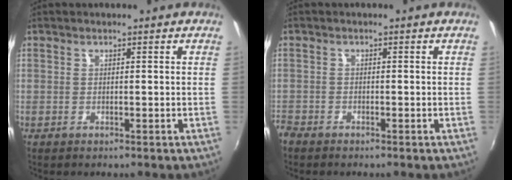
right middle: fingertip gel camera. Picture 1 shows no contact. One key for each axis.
{"total": 2.1, "fx": -1.8, "fy": 1.0, "fz": 0.3, "tx": -0.015, "ty": -0.005, "tz": -0.038}